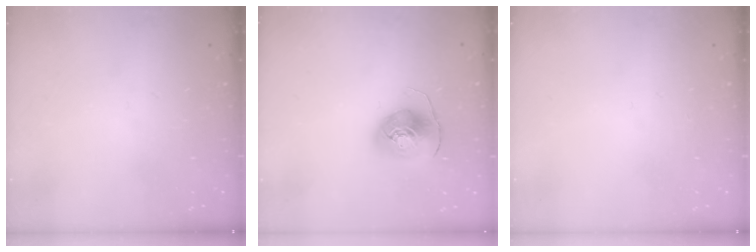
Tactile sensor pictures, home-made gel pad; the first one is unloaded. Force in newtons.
{"total": 9.2, "press": 9.1, "slide": 1.0}
{"total": 0.0}